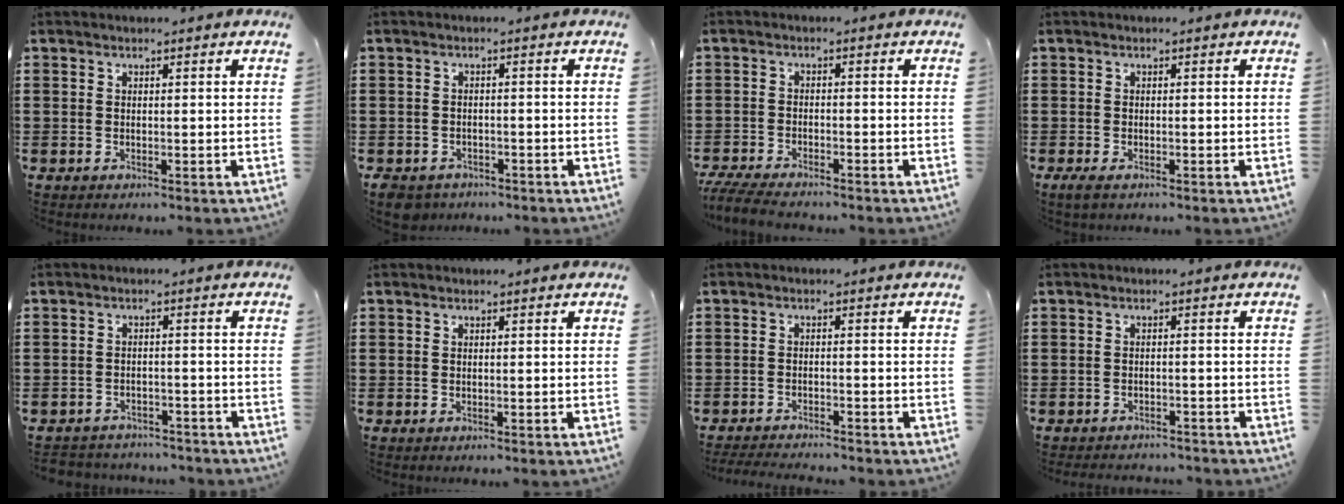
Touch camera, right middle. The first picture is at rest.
{"total": 2.1, "force": [-1.9, 0.8, 0.2], "torque": [-0.017, -0.001, -0.046]}
{"total": 4.0, "force": [-3.8, 0.3, 1.2], "torque": [-0.040, -0.010, -0.082]}
{"total": 0.8, "force": [-0.4, 0.3, 0.6], "torque": [-0.021, -0.004, -0.010]}
{"total": 2.5, "force": [-2.4, 0.5, -0.2], "torque": [-0.004, 0.001, -0.055]}
{"total": 0.0}
{"total": 2.5, "force": [-2.5, 0.1, 0.3], "torque": [-0.007, -0.001, -0.052]}
{"total": 1.8, "force": [-1.8, 0.2, -0.1], "torque": [-0.004, 0.002, -0.041]}